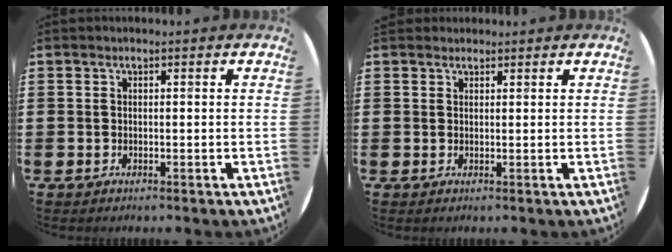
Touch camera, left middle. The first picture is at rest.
{"total": 0.9, "force": [0.8, 0.3, -0.1], "torque": [0.001, 0.003, 0.016]}